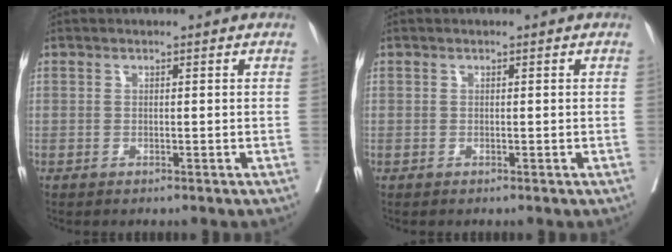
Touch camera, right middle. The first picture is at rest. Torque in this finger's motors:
{"motor_torque": [-0.17, 0.10, 0.07, 0.01]}